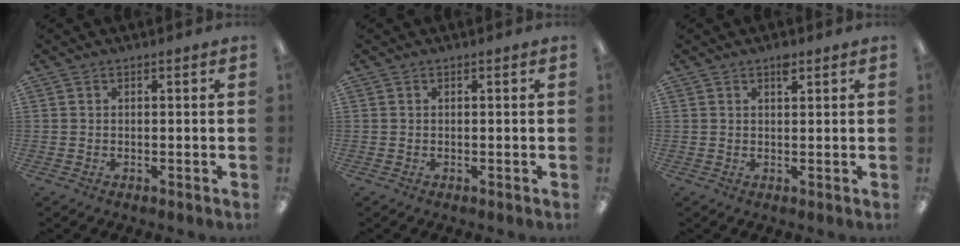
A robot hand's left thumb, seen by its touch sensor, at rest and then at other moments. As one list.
[{"total": 0.0}, {"total": 2.3, "force": [1.6, 0.8, 1.5], "torque": [-0.016, -0.006, 0.025]}]